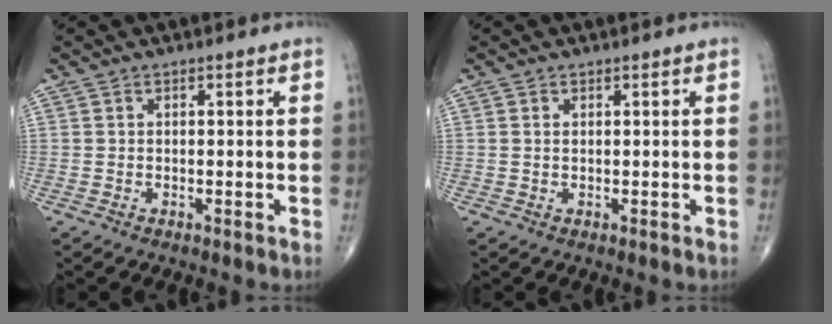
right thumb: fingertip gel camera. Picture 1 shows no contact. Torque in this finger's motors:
{"motor_torque": [-0.08, 0.03, 0.02, 0.11, 0.03]}